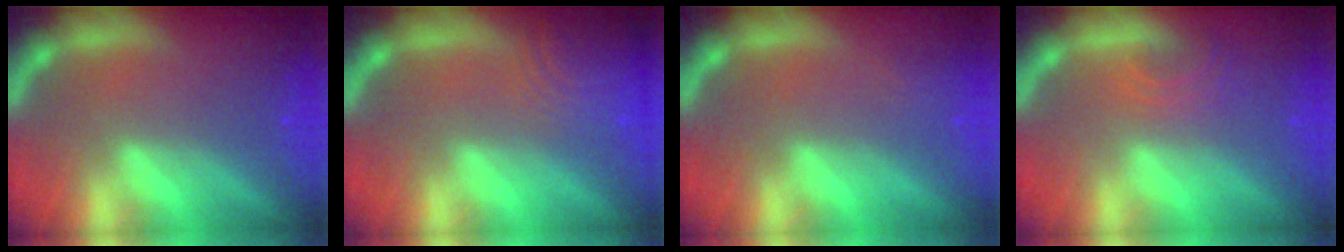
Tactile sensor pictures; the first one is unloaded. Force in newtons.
{"total": 7.0}
{"total": 0.9}
{"total": 2.4}